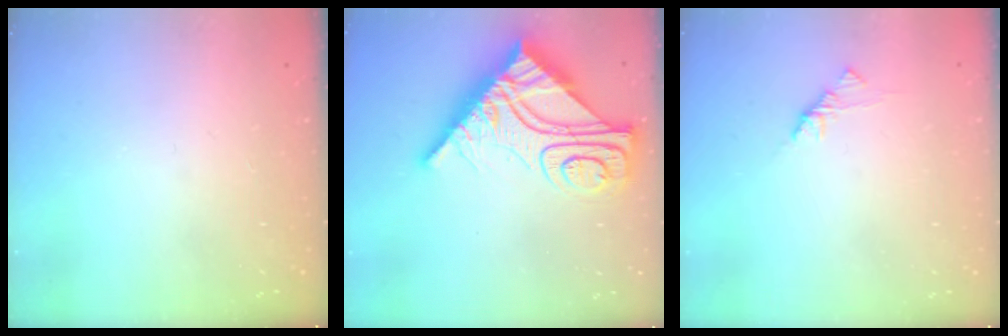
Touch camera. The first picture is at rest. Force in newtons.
{"total": 18.5, "press": 18.4, "slide": 2.0}
{"total": 1.9, "press": 1.7, "slide": 0.6}